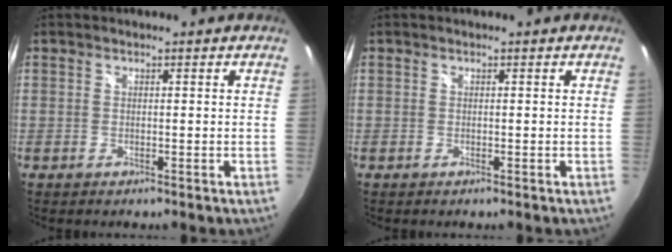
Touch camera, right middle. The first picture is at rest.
{"total": 0.0}